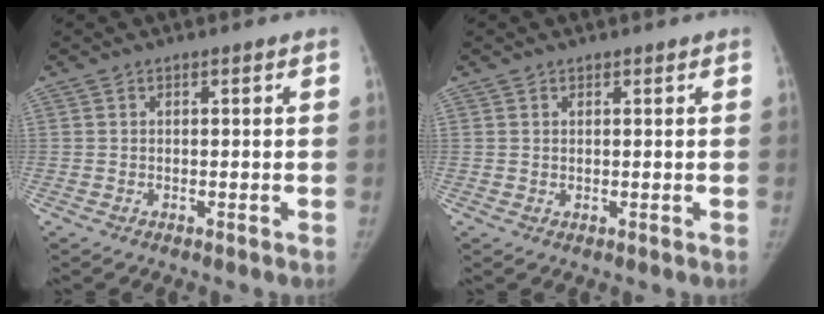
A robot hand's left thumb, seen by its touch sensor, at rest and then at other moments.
{"total": 0.7, "force": [0.5, 0.4, -0.1], "torque": [0.013, -0.003, 0.004]}